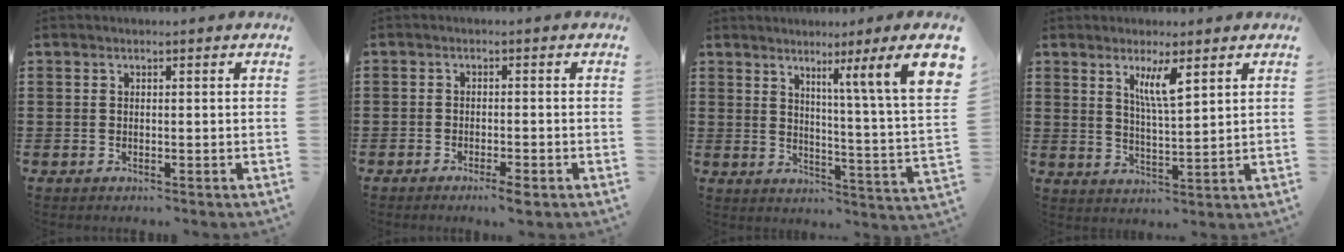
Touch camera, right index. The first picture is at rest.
{"total": 2.1, "force": [-1.7, 0.1, 1.2], "torque": [-0.020, 0.001, -0.031]}
{"total": 8.2, "force": [5.0, -1.2, 6.5], "torque": [-0.107, -0.046, 0.070]}
{"total": 5.1, "force": [2.8, 1.0, 4.2], "torque": [-0.090, 0.004, 0.046]}